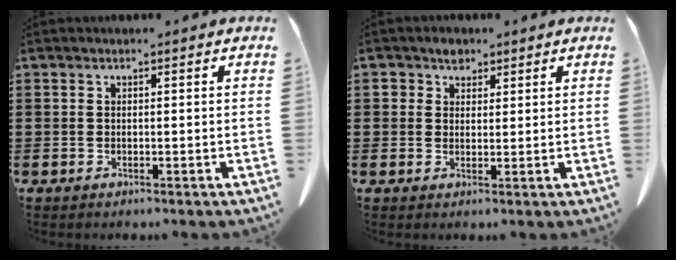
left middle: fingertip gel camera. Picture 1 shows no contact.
{"total": 2.8, "force": [1.9, 1.8, 0.8], "torque": [-0.014, 0.003, 0.035]}